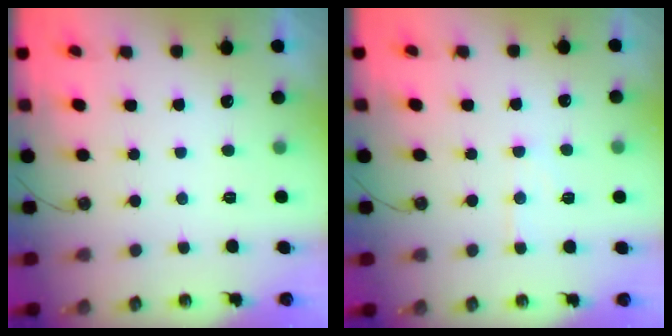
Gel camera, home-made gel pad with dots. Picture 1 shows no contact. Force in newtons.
{"total": 5.7, "press": 5.7, "slide": 0.3}